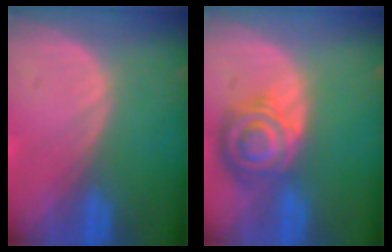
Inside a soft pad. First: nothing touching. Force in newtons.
{"total": 8.3, "press": 7.2, "slide": 4.0}